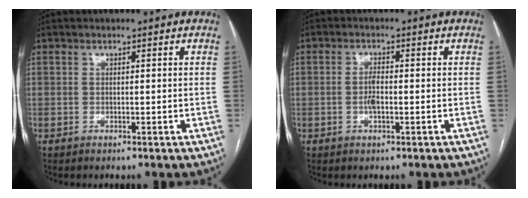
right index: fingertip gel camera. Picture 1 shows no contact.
{"total": 2.5, "force": [-0.6, 0.7, 2.3], "torque": [-0.050, 0.001, -0.010]}